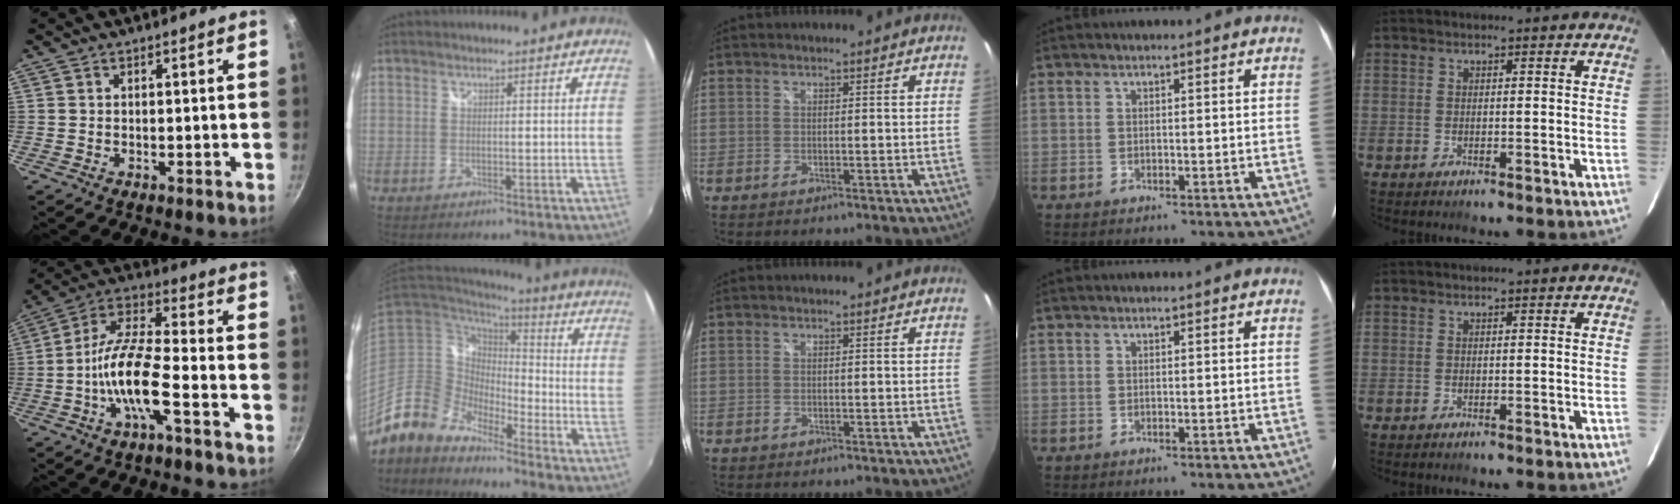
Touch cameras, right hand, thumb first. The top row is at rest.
{"thumb": {"total": 12.7, "force": [-5.1, 3.3, 11.1], "torque": [-0.214, 0.042, -0.107]}, "index": {"total": 9.2, "force": [-7.6, 4.3, 2.8], "torque": [-0.047, 0.013, -0.165]}}